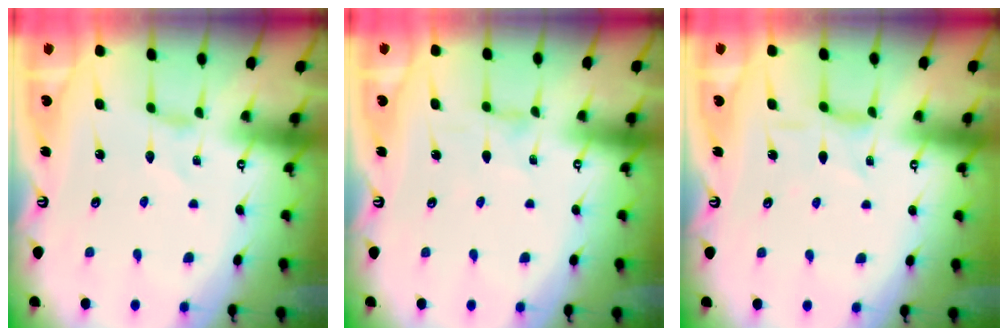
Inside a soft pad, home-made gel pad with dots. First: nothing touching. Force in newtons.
{"total": 1.6, "press": 1.6, "slide": 0.1}
{"total": 2.5, "press": 2.5, "slide": 0.4}